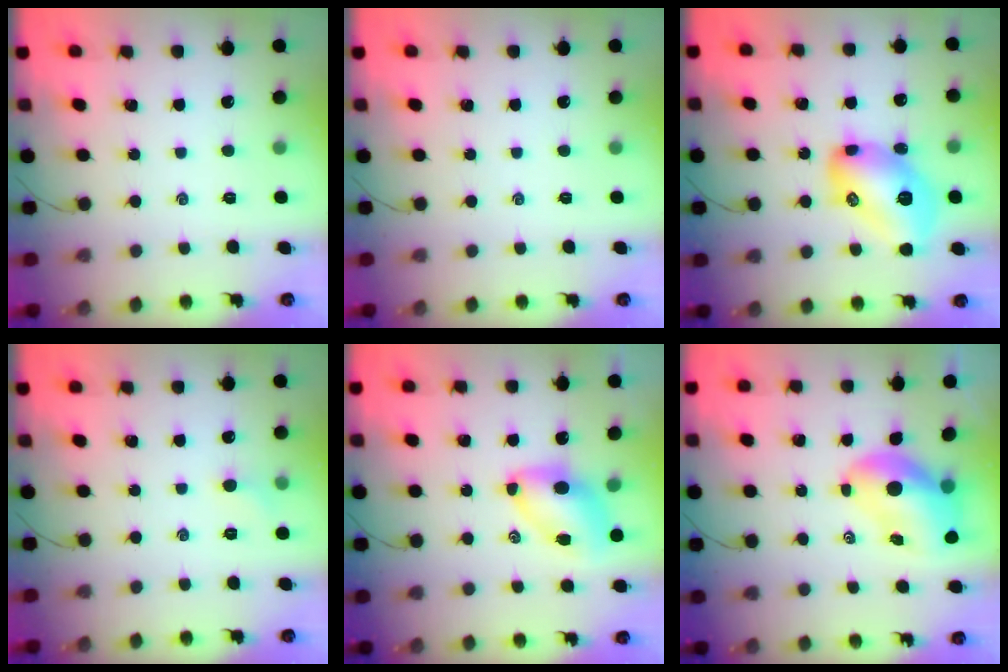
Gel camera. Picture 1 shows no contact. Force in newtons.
{"total": 0.0}
{"total": 16.9, "press": 16.9, "slide": 0.5}
{"total": 4.4, "press": 4.1, "slide": 1.5}
{"total": 7.1, "press": 7.0, "slide": 1.1}
{"total": 10.0, "press": 9.6, "slide": 3.1}